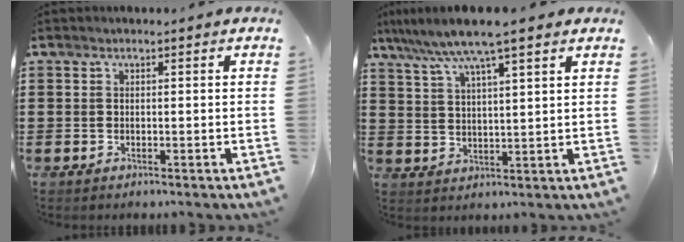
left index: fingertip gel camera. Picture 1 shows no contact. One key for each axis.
{"total": 7.7, "fx": 6.0, "fy": 0.1, "fz": 4.8, "tx": -0.111, "ty": -0.019, "tz": 0.105}